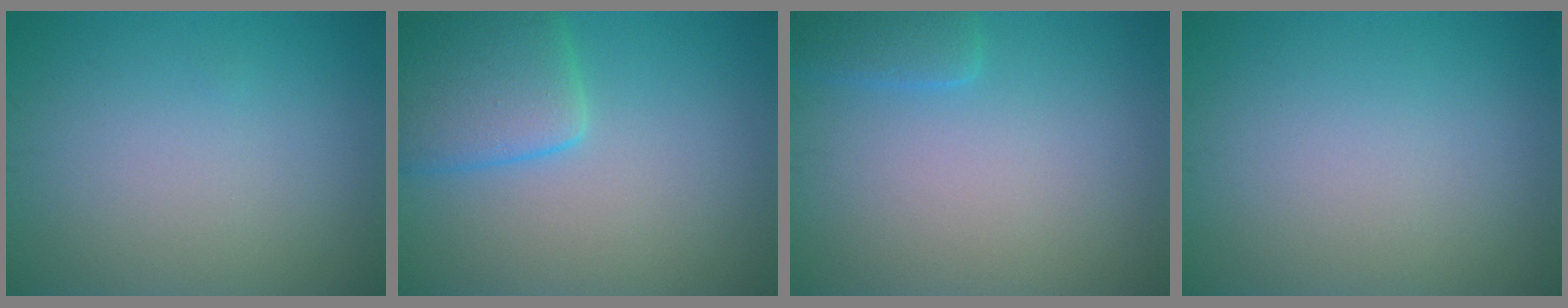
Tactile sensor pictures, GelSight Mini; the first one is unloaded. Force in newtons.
{"total": 5.4, "press": 5.4, "slide": 0.4}
{"total": 1.9, "press": 1.9, "slide": 0.1}
{"total": 0.0}